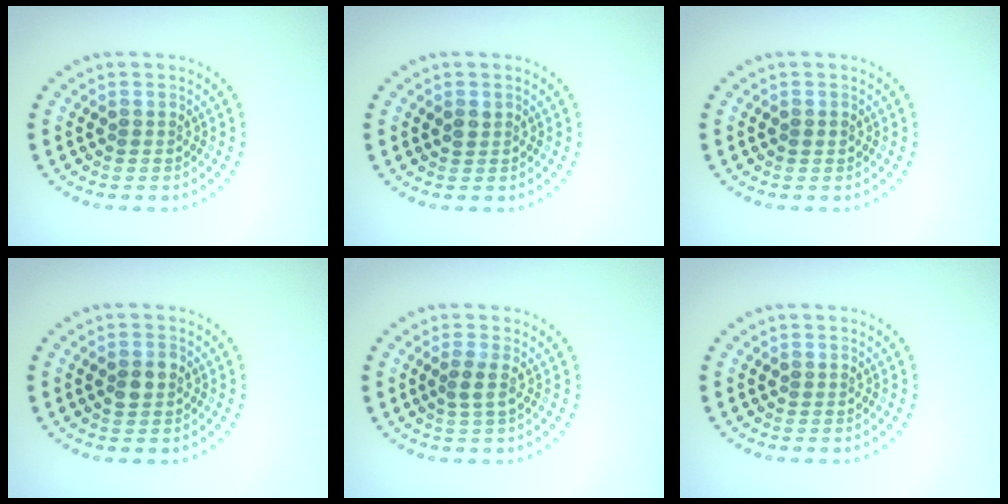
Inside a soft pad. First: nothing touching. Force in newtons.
{"total": 0.8, "press": 0.7, "slide": 0.2}
{"total": 0.6, "press": 0.6, "slide": 0.1}
{"total": 2.2, "press": 2.2, "slide": 0.1}
{"total": 1.1, "press": 0.8, "slide": 0.7}
{"total": 0.0}